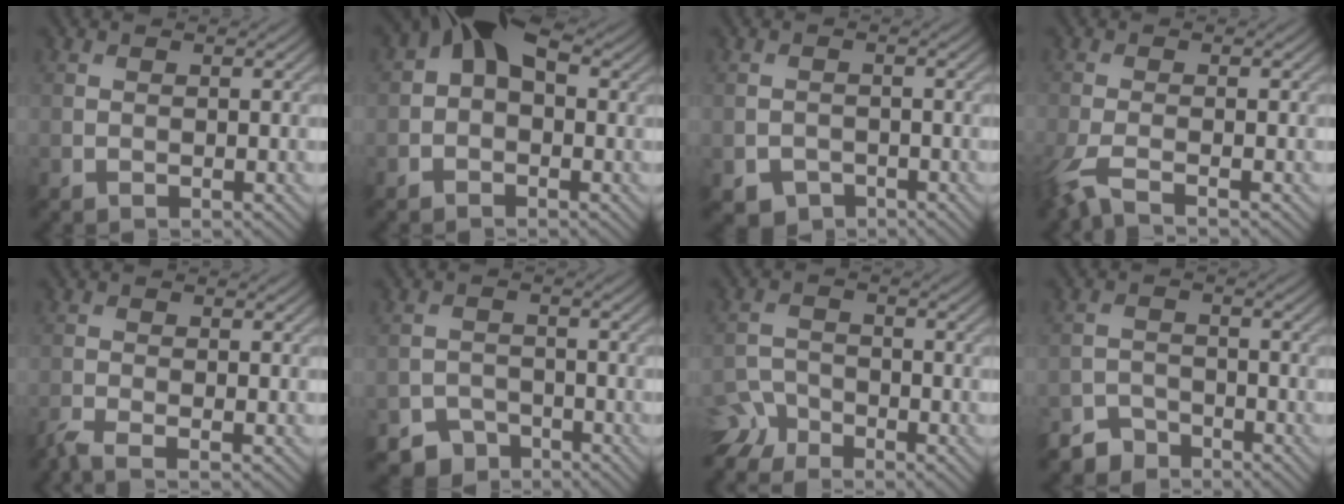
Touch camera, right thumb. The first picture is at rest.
{"total": 6.5, "force": [1.4, 4.3, 4.6], "torque": [-0.085, 0.017, 0.009]}
{"total": 2.4, "force": [-1.7, 1.6, 0.6], "torque": [-0.010, -0.006, -0.032]}
{"total": 3.7, "force": [-2.4, 0.6, 2.7], "torque": [-0.061, -0.009, -0.060]}
{"total": 2.3, "force": [-1.8, 0.1, 1.3], "torque": [-0.033, -0.006, -0.047]}
{"total": 3.7, "force": [-3.0, 2.0, 0.5], "torque": [0.000, 0.000, -0.056]}
{"total": 4.4, "force": [-3.7, 2.1, 1.0], "torque": [-0.024, -0.002, -0.084]}
{"total": 3.3, "force": [-3.0, 1.3, 0.3], "torque": [-0.001, 0.004, -0.064]}